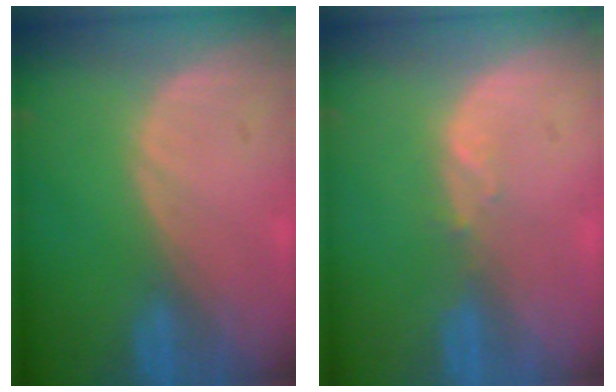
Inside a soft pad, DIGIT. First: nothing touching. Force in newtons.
{"total": 1.1, "press": 1.0, "slide": 0.4}